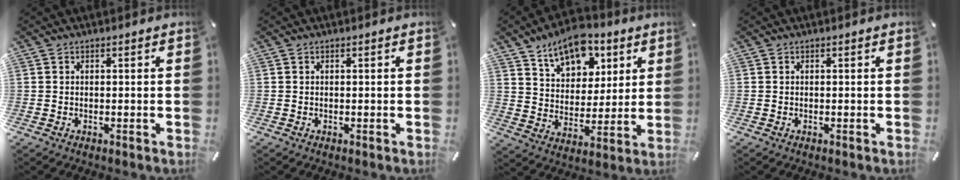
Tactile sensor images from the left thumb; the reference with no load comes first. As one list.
[{"total": 0.0}, {"total": 12.2, "force": [8.3, 7.6, 4.8], "torque": [-0.073, -0.048, 0.150]}, {"total": 0.0}]